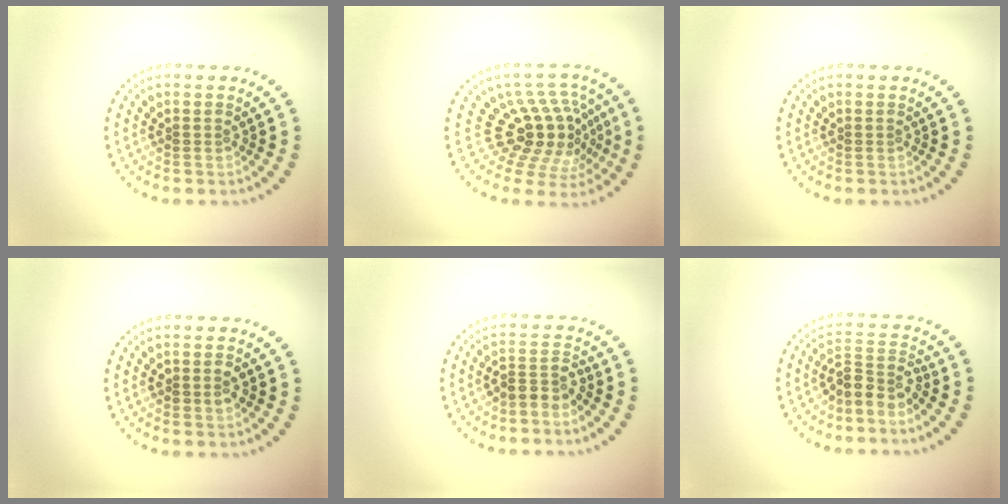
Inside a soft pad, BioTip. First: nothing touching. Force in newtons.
{"total": 5.2, "press": 3.9, "slide": 3.5}
{"total": 0.0}
{"total": 1.4, "press": 1.3, "slide": 0.3}
{"total": 2.4, "press": 1.8, "slide": 1.6}
{"total": 2.9, "press": 2.2, "slide": 2.0}